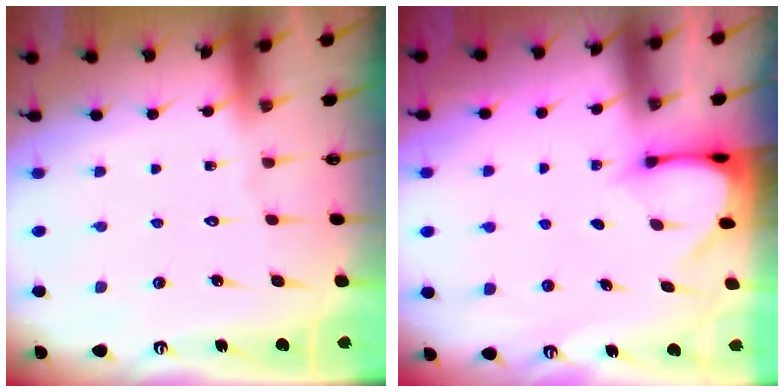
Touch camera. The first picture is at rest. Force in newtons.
{"total": 3.0, "press": 3.0, "slide": 0.3}